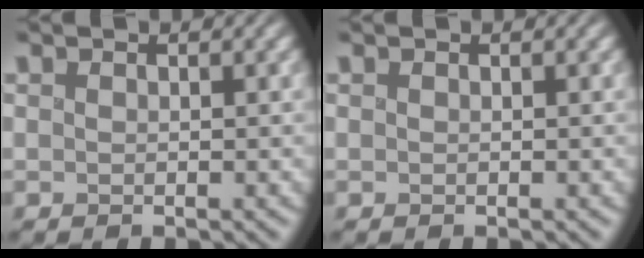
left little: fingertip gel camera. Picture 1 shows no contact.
{"total": 0.0}